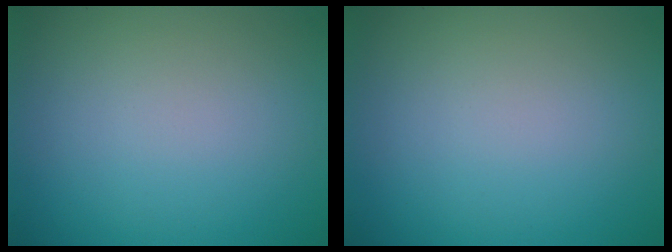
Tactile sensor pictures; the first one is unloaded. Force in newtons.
{"total": 0.0}